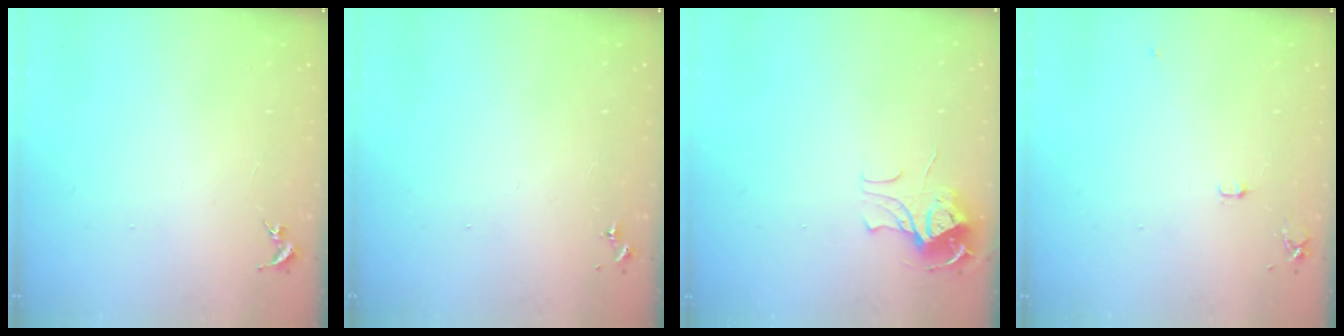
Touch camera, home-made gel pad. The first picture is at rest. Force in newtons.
{"total": 0.0}
{"total": 8.8, "press": 8.8, "slide": 0.7}
{"total": 5.2, "press": 5.1, "slide": 0.6}